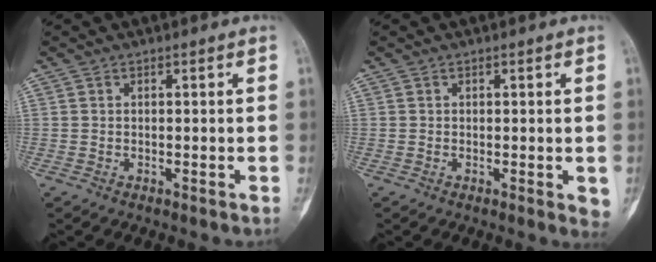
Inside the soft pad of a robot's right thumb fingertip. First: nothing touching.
{"total": 2.3, "force": [-0.2, 0.8, 2.2], "torque": [-0.021, -0.007, -0.006]}